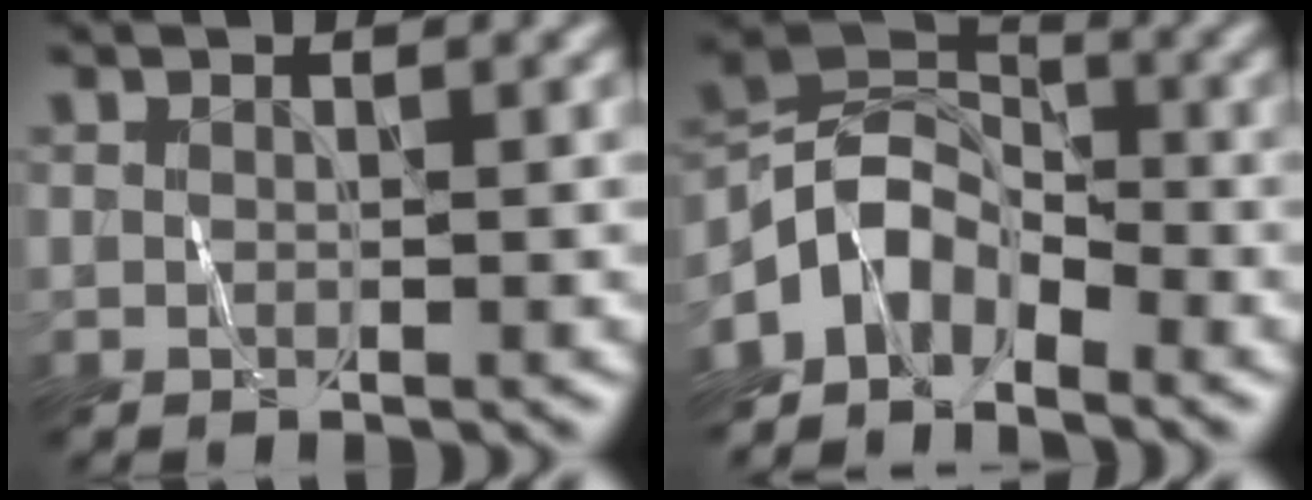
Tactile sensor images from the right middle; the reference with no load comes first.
{"total": 5.3, "force": [-3.9, 2.8, 2.3], "torque": [-0.034, 0.008, -0.084]}